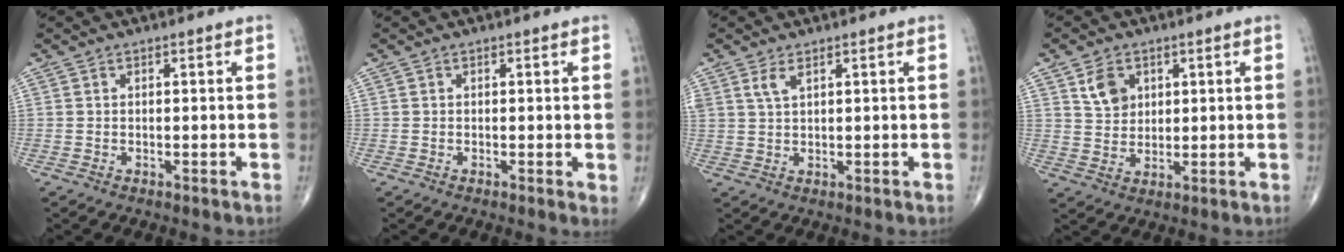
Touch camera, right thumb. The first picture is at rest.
{"total": 1.1, "force": [0.1, 0.4, 1.0], "torque": [-0.016, -0.005, -0.002]}
{"total": 2.6, "force": [1.5, 1.0, 1.8], "torque": [-0.039, -0.001, 0.038]}
{"total": 5.8, "force": [2.6, 4.3, 2.8], "torque": [-0.032, -0.015, 0.050]}